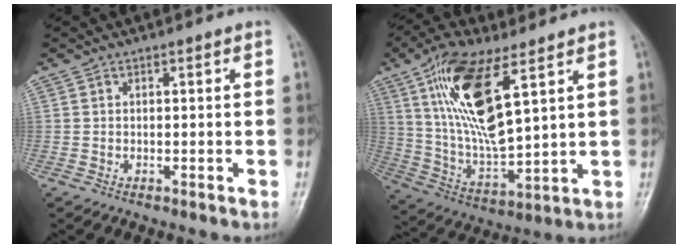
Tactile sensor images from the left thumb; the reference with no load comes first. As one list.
[{"total": 17.6, "force": [7.7, 6.0, 14.7], "torque": [-0.278, -0.030, 0.152]}]